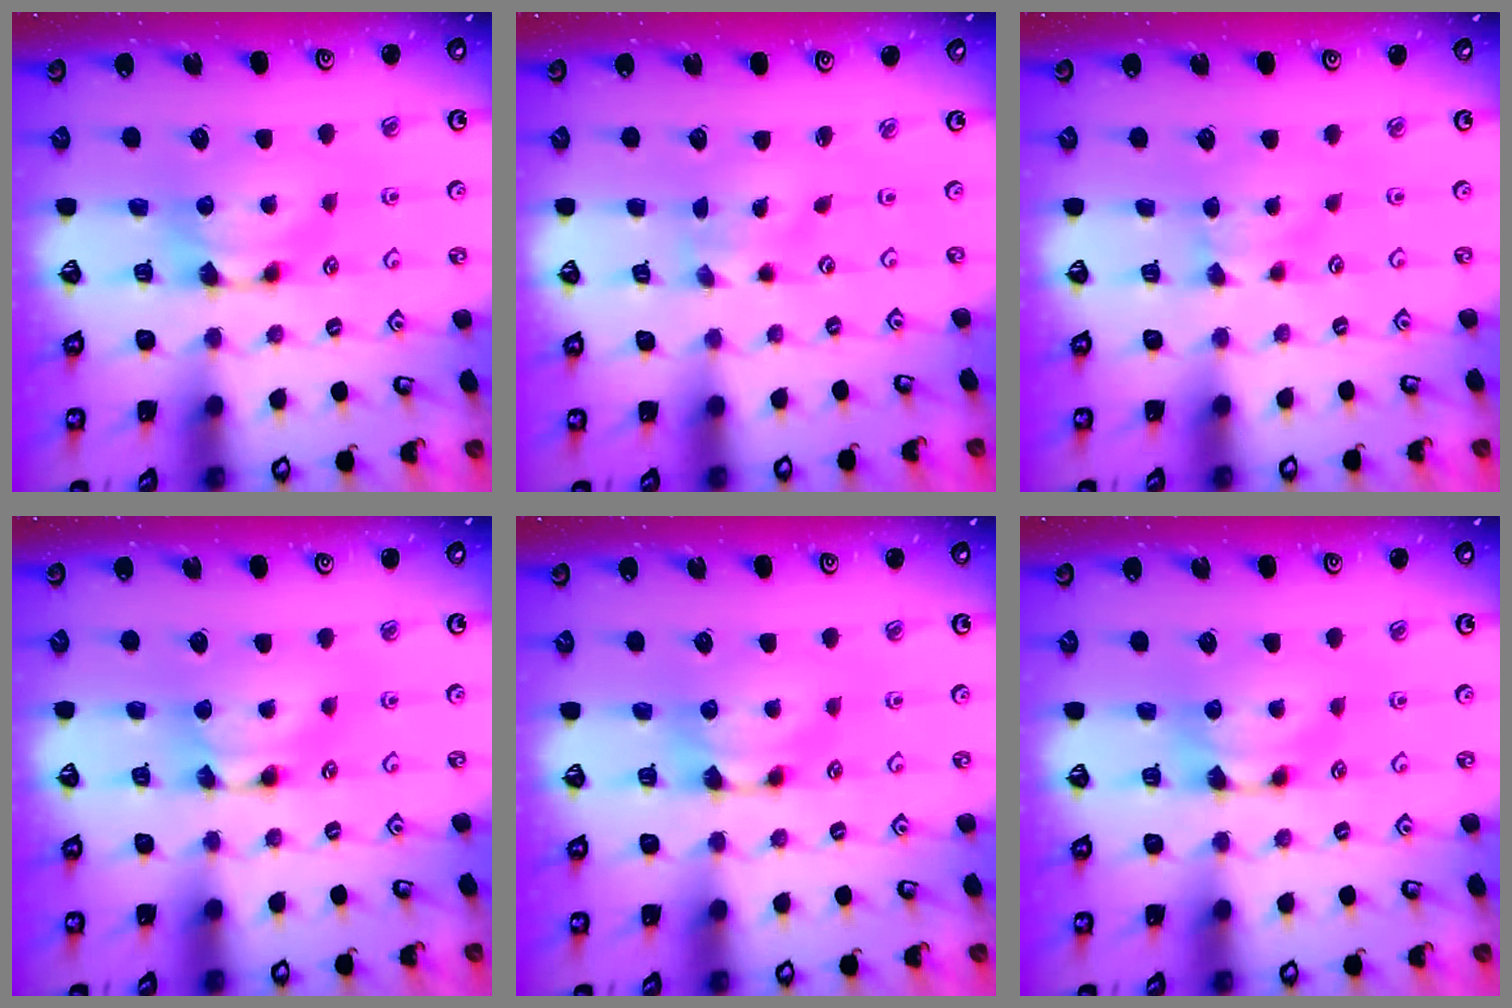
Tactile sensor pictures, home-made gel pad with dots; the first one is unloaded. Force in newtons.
{"total": 4.0, "press": 3.9, "slide": 0.7}
{"total": 2.4, "press": 2.3, "slide": 0.5}
{"total": 1.5, "press": 1.5, "slide": 0.2}
{"total": 0.0}
{"total": 0.0}